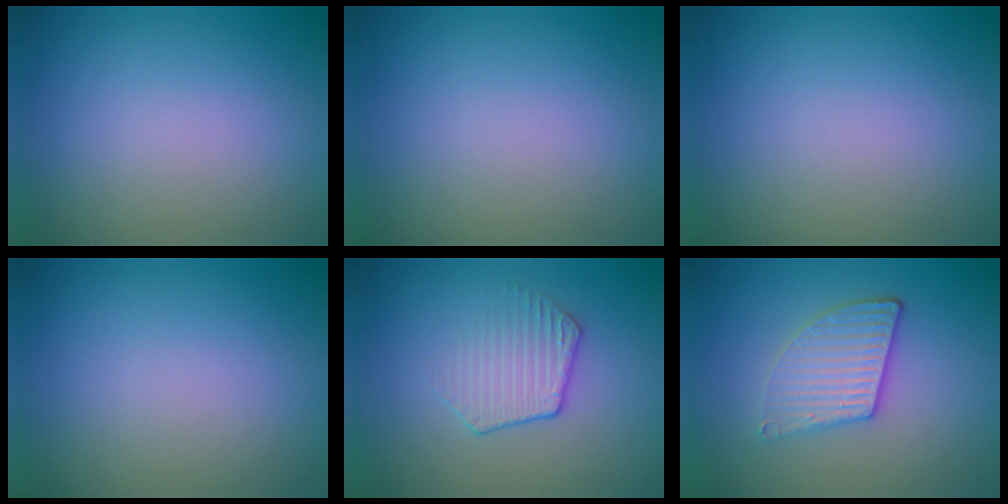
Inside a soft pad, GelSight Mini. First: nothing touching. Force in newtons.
{"total": 0.0}
{"total": 0.0}
{"total": 0.0}
{"total": 2.3, "press": 1.8, "slide": 1.4}
{"total": 3.8, "press": 3.2, "slide": 2.0}